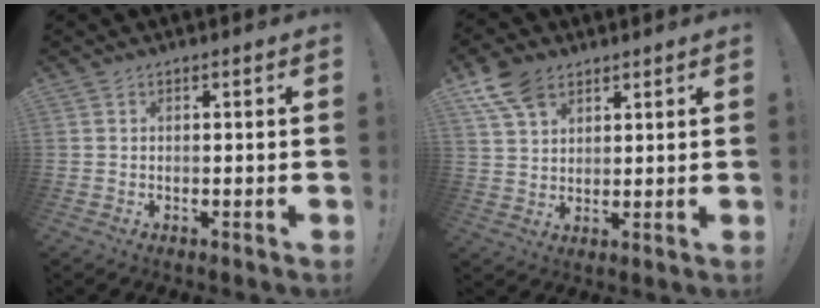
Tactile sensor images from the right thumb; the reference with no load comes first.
{"total": 9.5, "force": [5.9, 6.0, 4.5], "torque": [-0.083, -0.019, 0.118]}